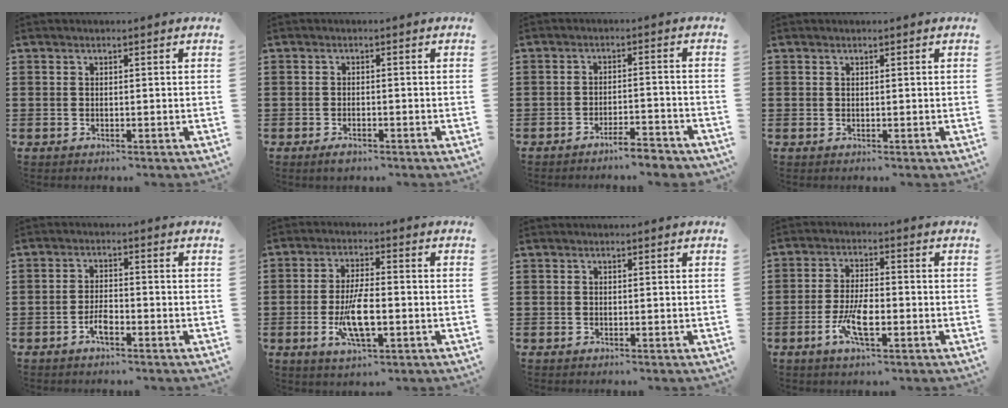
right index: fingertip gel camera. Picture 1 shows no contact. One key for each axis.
{"total": 1.3, "fx": -1.0, "fy": 0.5, "fz": 0.6, "tx": -0.013, "ty": -0.003, "tz": -0.019}
{"total": 4.1, "fx": -3.8, "fy": 0.0, "fz": 1.5, "tx": -0.027, "ty": -0.003, "tz": -0.073}
{"total": 0.0}
{"total": 3.1, "fx": -1.7, "fy": 1.0, "fz": 2.4, "tx": -0.048, "ty": 0.002, "tz": -0.034}
{"total": 8.2, "fx": -2.0, "fy": 2.7, "fz": 7.5, "tx": -0.157, "ty": -0.012, "tz": -0.038}
{"total": 0.0}
{"total": 6.7, "fx": -2.5, "fy": 2.2, "fz": 5.8, "tx": -0.127, "ty": -0.009, "tz": -0.050}